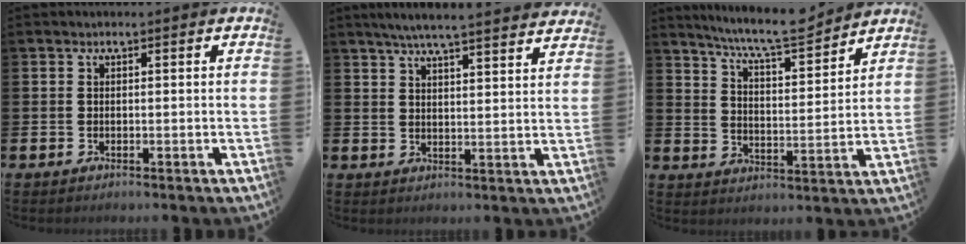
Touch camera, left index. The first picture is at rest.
{"total": 5.9, "force": [5.6, -0.3, 1.7], "torque": [-0.047, -0.028, 0.099]}
{"total": 8.3, "force": [7.7, 0.5, 2.9], "torque": [-0.078, -0.049, 0.136]}